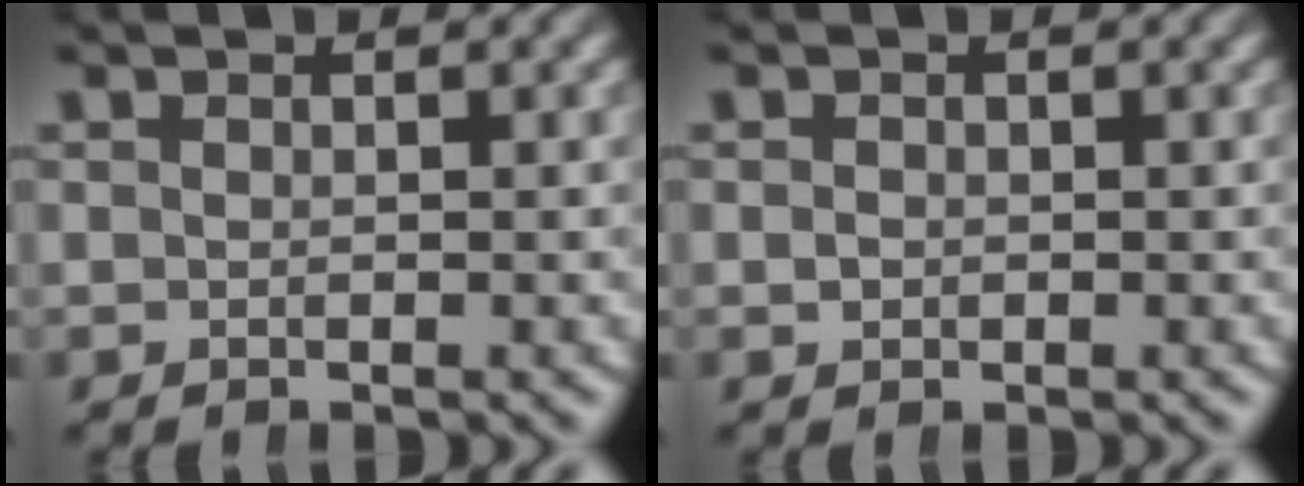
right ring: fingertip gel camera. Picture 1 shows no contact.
{"total": 0.0}